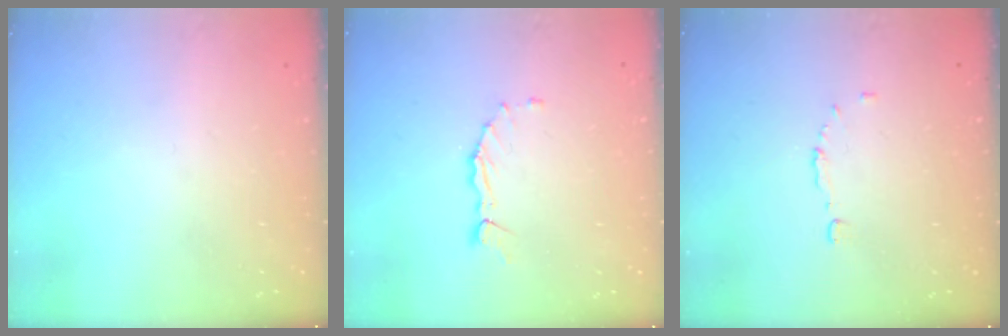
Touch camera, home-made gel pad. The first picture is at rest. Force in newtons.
{"total": 1.0, "press": 1.0, "slide": 0.2}
{"total": 4.5, "press": 4.5, "slide": 0.5}